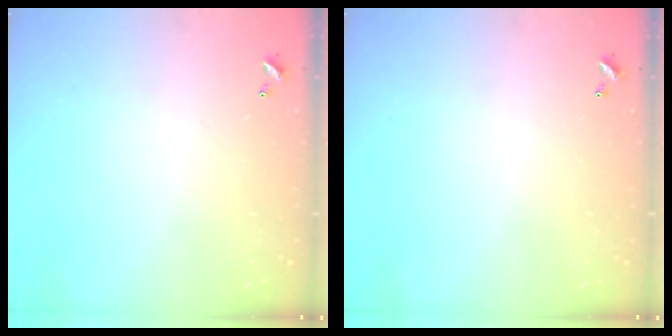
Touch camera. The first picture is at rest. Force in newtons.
{"total": 0.0}